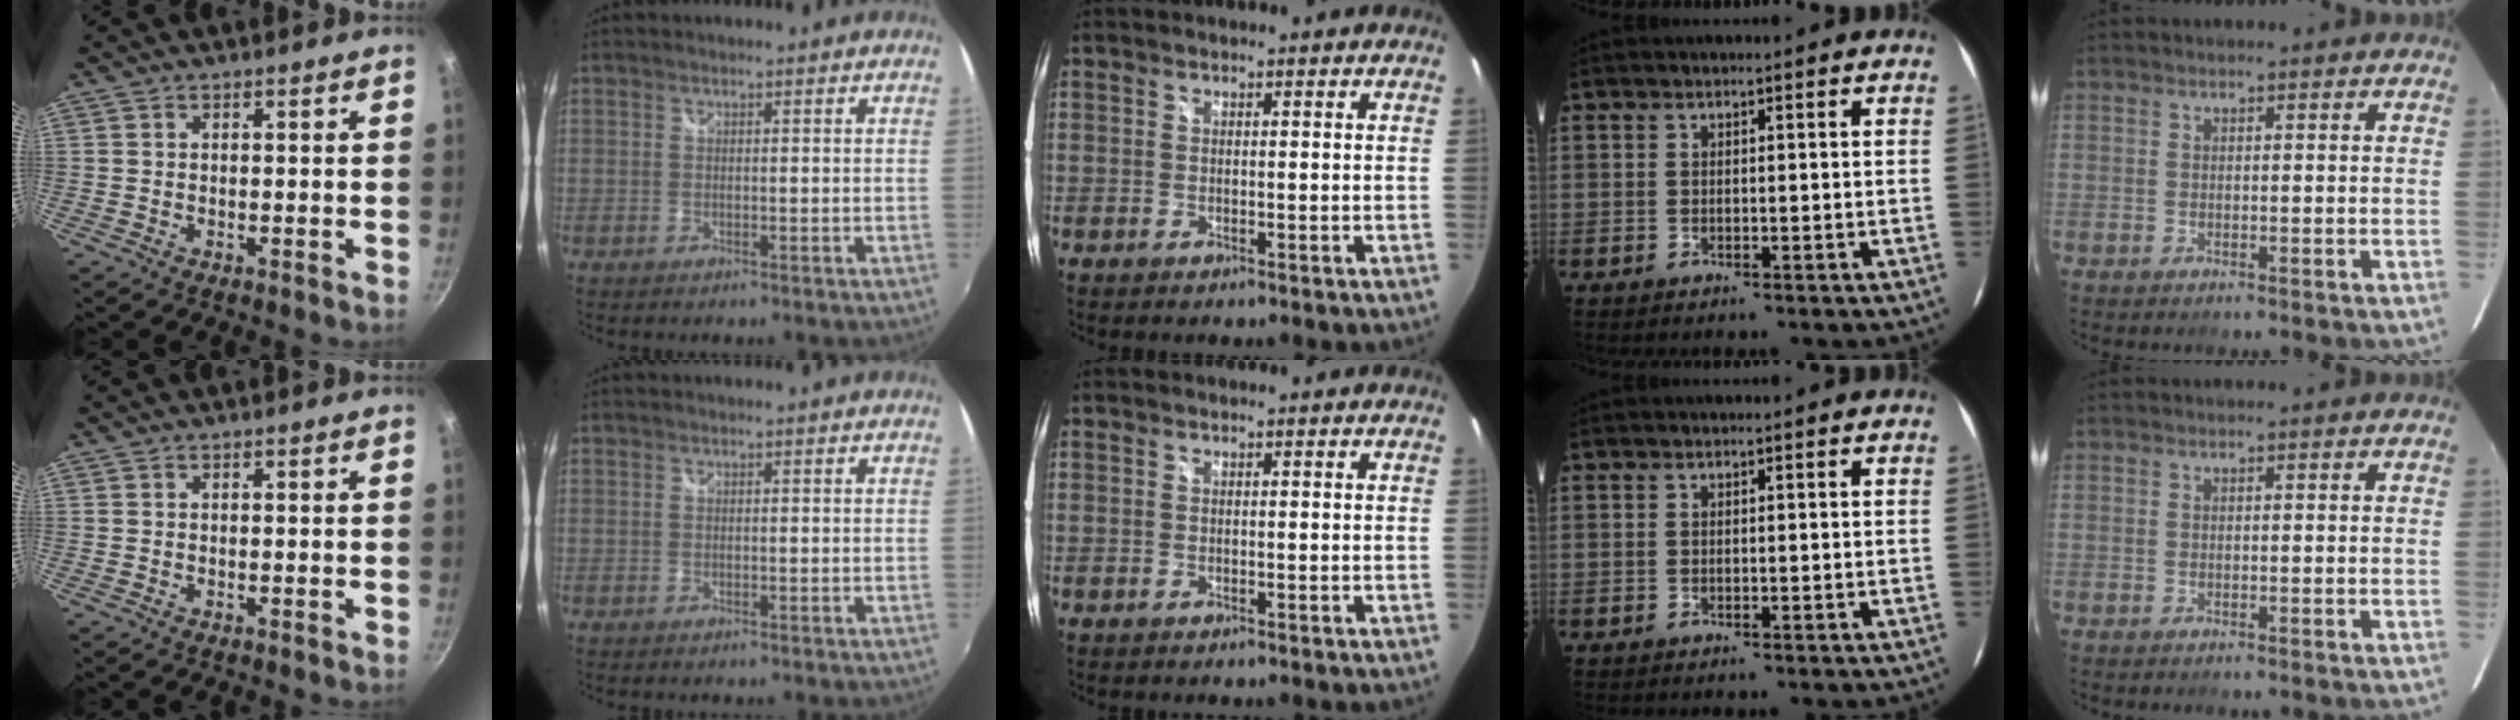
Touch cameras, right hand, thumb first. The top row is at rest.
{}